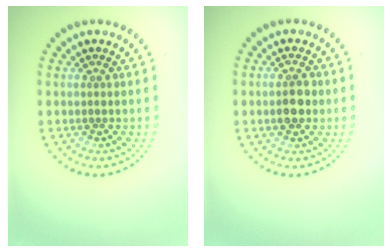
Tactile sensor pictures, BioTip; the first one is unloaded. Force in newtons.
{"total": 2.1, "press": 2.1, "slide": 0.2}